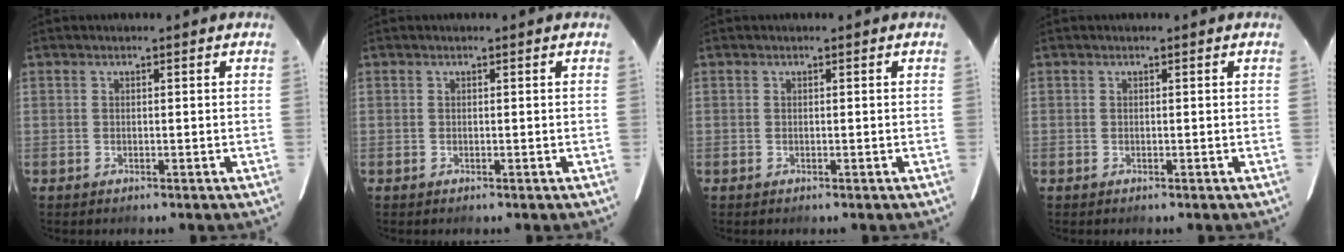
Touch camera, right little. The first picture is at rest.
{"total": 0.0}
{"total": 0.0}
{"total": 0.0}